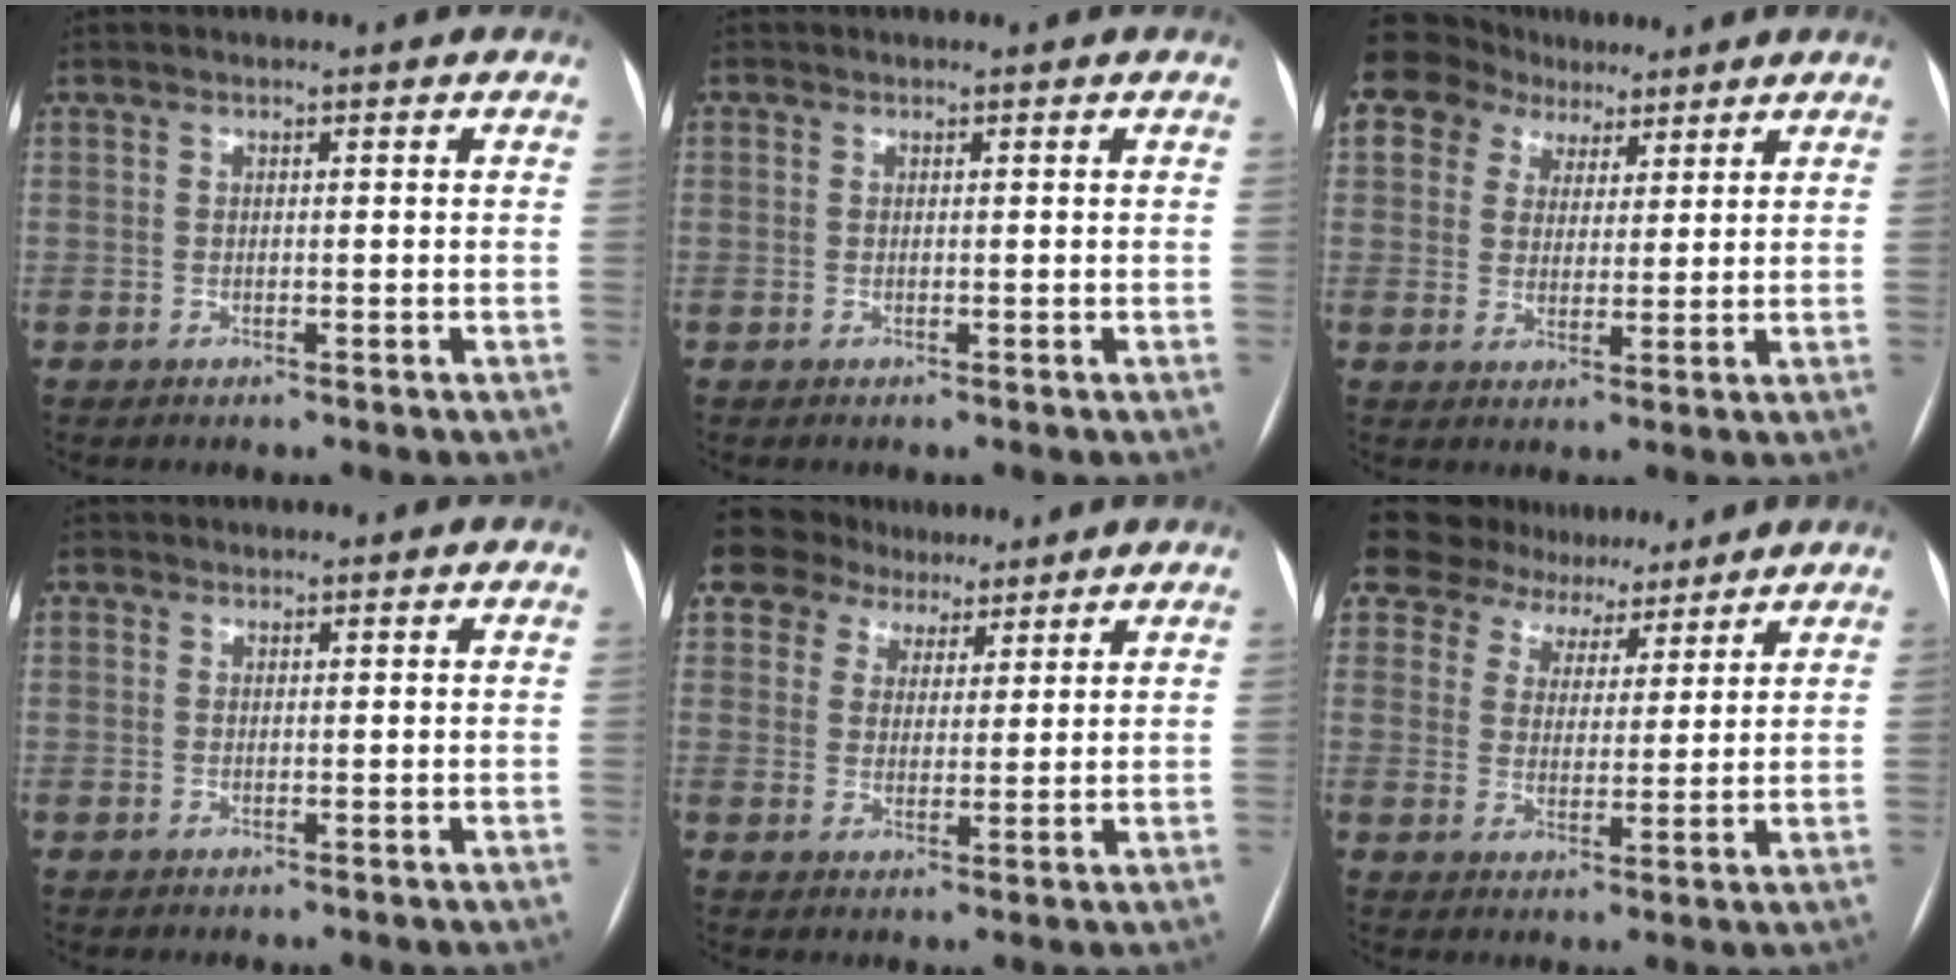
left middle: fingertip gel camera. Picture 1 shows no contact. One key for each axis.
{"total": 0.0}
{"total": 6.7, "fx": 4.8, "fy": 4.6, "fz": 1.1, "tx": -0.012, "ty": 0.027, "tz": 0.085}
{"total": 2.5, "fx": -1.0, "fy": -1.9, "fz": -1.4, "tx": 0.041, "ty": -0.015, "tz": -0.019}
{"total": 5.3, "fx": 4.8, "fy": 2.2, "fz": -0.1, "tx": 0.015, "ty": 0.008, "tz": 0.080}
{"total": 8.8, "fx": 8.1, "fy": 3.3, "fz": -0.8, "tx": 0.032, "ty": -0.004, "tz": 0.116}